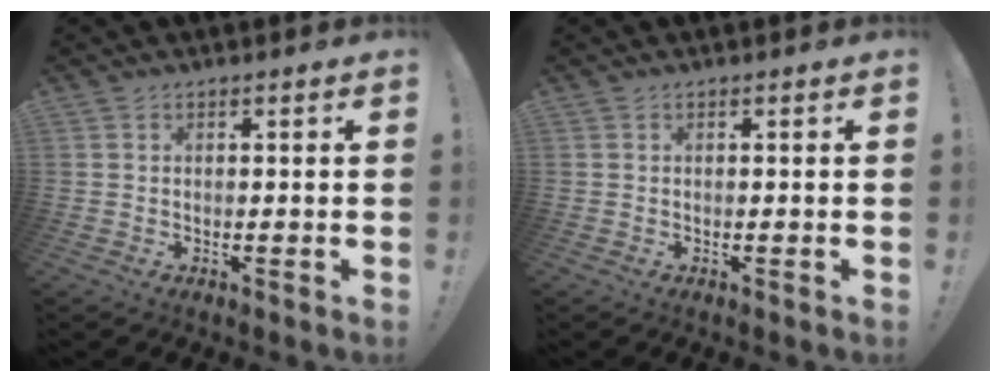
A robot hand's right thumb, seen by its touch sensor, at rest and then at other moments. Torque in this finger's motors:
{"motor_torque": [0.00, 0.00, 0.09, -0.09, 0.00]}